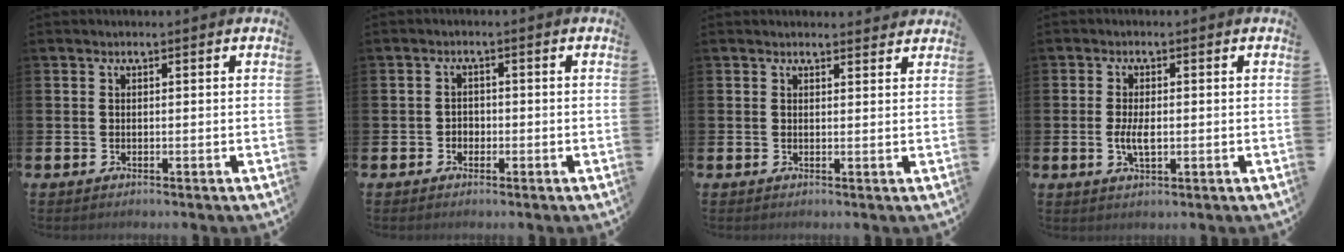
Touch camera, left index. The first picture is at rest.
{"total": 1.6, "force": [-0.7, 1.4, 0.4], "torque": [-0.009, 0.004, -0.017]}
{"total": 1.6, "force": [1.5, 0.4, 0.0], "torque": [0.007, -0.006, 0.026]}
{"total": 3.4, "force": [-0.3, 1.5, 3.0], "torque": [-0.055, 0.003, -0.007]}